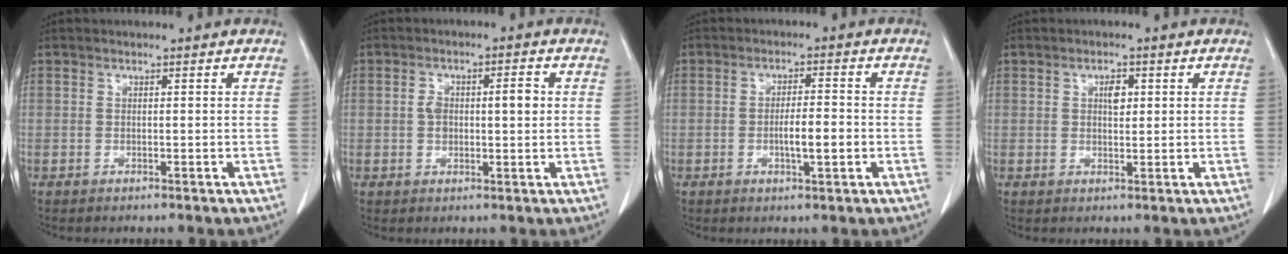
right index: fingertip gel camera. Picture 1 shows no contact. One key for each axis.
{"total": 5.1, "fx": 0.5, "fy": 2.2, "fz": 4.6, "tx": -0.084, "ty": 0.017, "tz": 0.012}
{"total": 4.6, "fx": -1.1, "fy": 0.8, "fz": 4.4, "tx": -0.076, "ty": -0.002, "tz": -0.015}
{"total": 2.3, "fx": 0.7, "fy": 1.1, "fz": 1.9, "tx": -0.031, "ty": -0.001, "tz": 0.011}